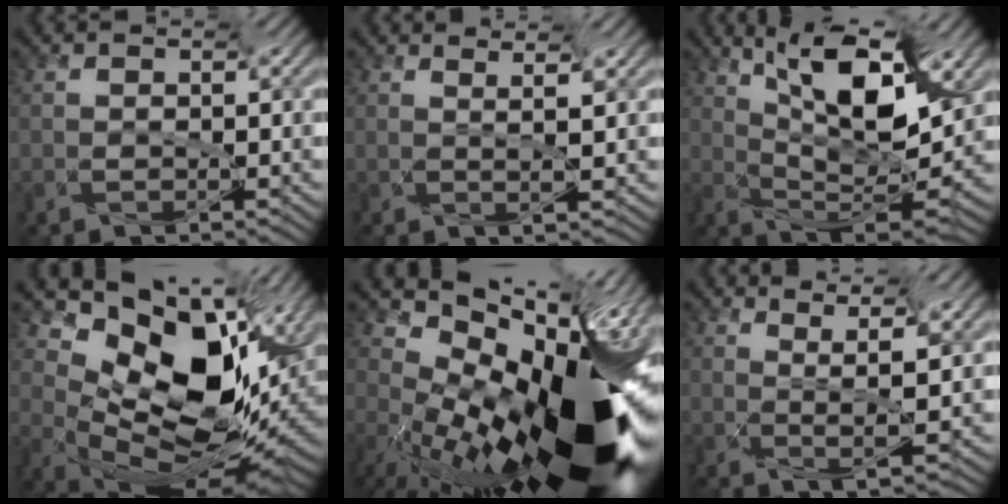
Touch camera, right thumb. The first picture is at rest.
{"total": 3.2, "force": [2.7, -1.0, 1.4], "torque": [-0.010, -0.006, 0.047]}
{"total": 10.0, "force": [5.2, 1.8, 8.4], "torque": [-0.152, -0.001, 0.100]}
{"total": 13.9, "force": [4.0, 7.7, 10.9], "torque": [-0.174, -0.005, 0.086]}
{"total": 16.3, "force": [-4.0, 6.6, 14.4], "torque": [-0.219, -0.023, -0.063]}
{"total": 4.7, "force": [3.5, -0.8, 3.0], "torque": [-0.052, -0.003, 0.059]}